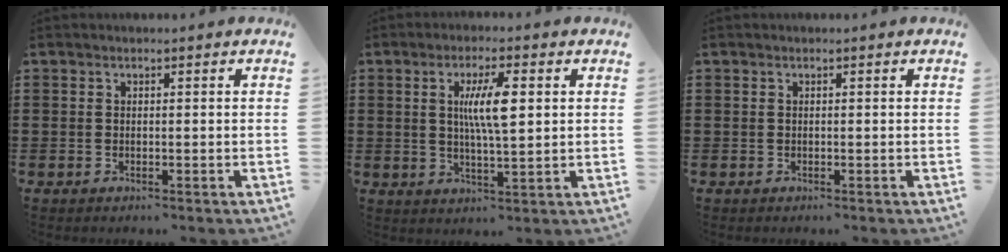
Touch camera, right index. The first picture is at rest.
{"total": 7.0, "force": [1.5, 1.5, 6.7], "torque": [-0.131, 0.007, 0.022]}
{"total": 0.0}